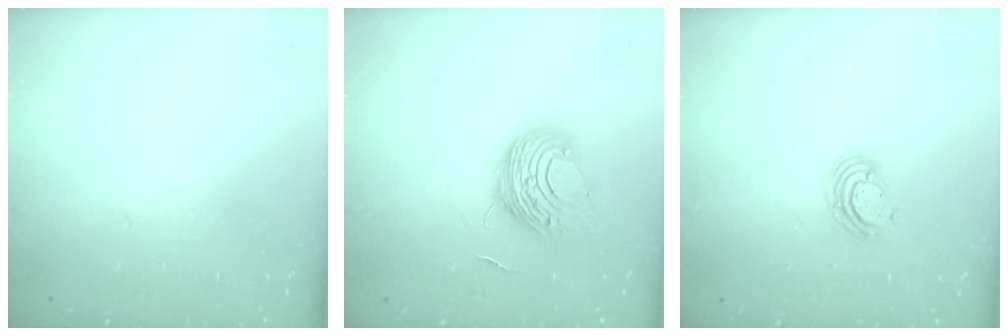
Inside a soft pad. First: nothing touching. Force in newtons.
{"total": 11.0, "press": 11.0, "slide": 0.2}
{"total": 6.8, "press": 6.7, "slide": 0.8}